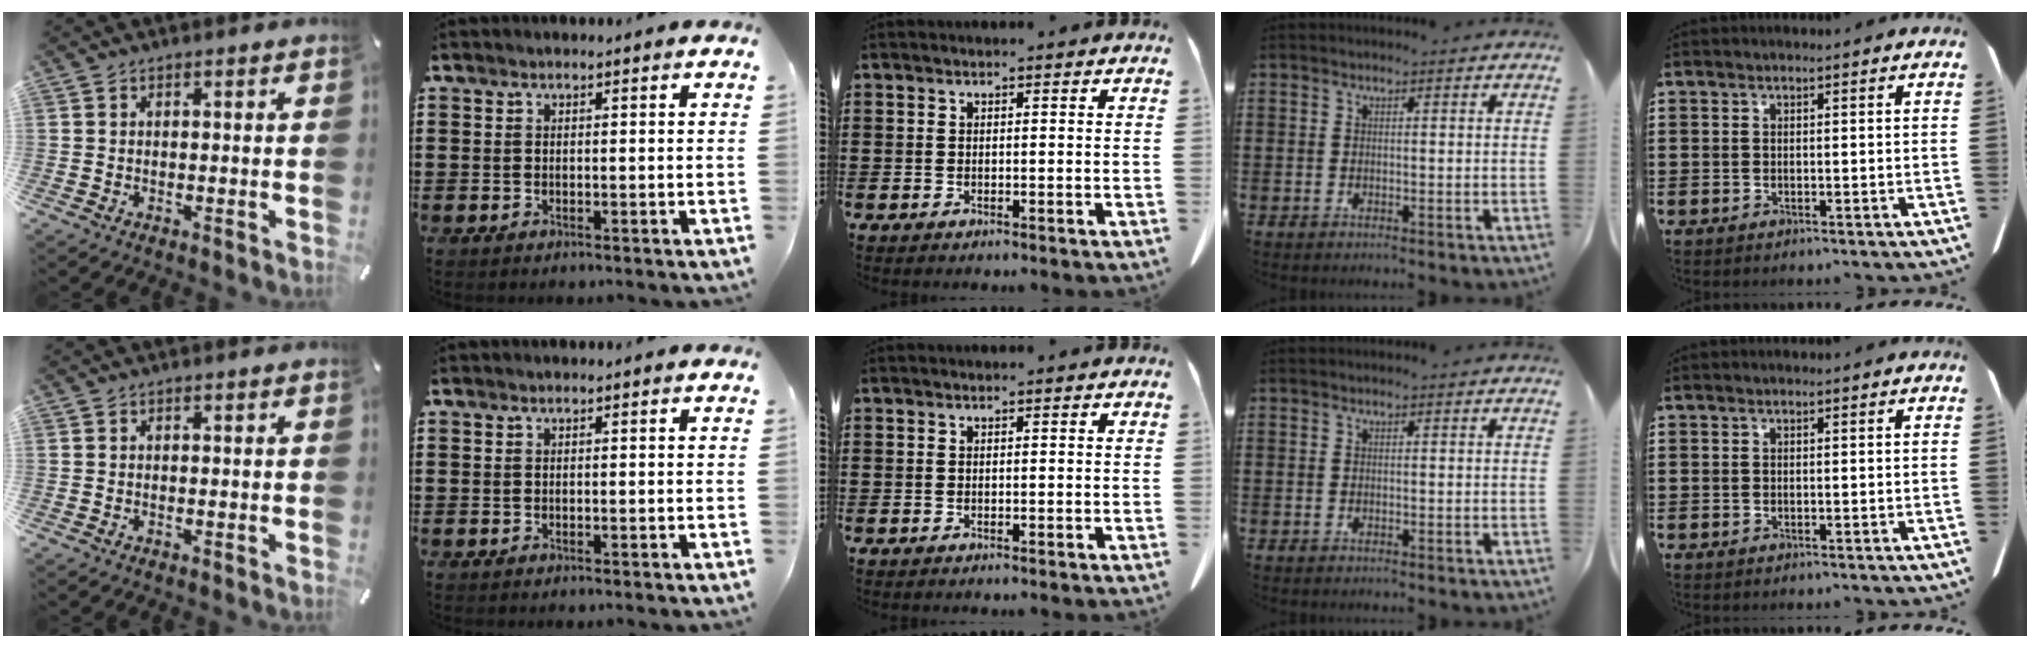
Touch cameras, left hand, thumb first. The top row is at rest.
{}